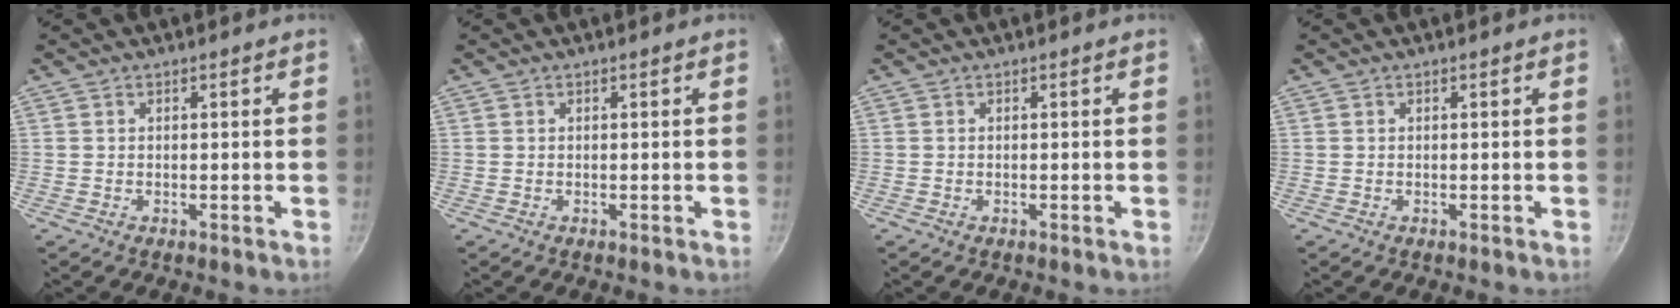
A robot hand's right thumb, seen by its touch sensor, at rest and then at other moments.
{"total": 0.0}
{"total": 0.0}
{"total": 0.0}